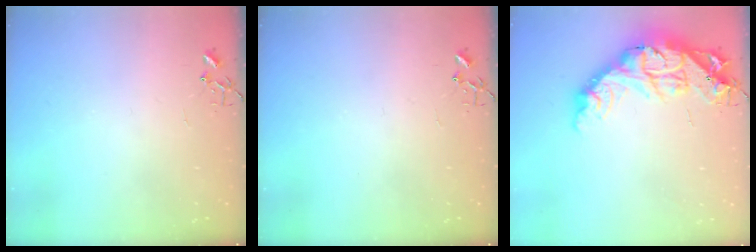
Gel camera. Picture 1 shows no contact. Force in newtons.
{"total": 0.0}
{"total": 21.4, "press": 21.3, "slide": 2.0}